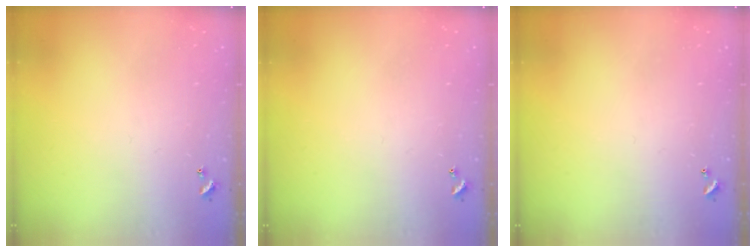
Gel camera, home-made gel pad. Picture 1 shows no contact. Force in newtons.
{"total": 0.0}
{"total": 0.0}